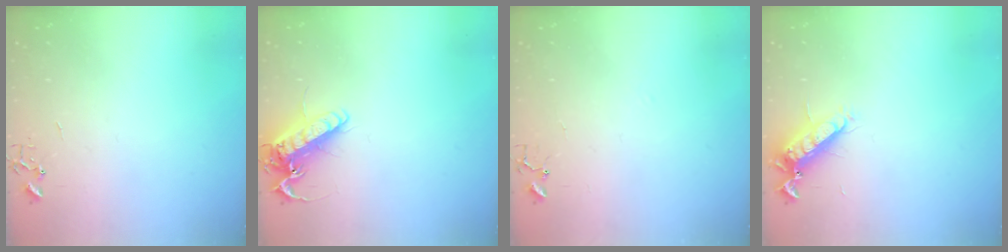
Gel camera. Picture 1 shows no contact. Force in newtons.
{"total": 14.8, "press": 14.6, "slide": 2.4}
{"total": 6.1, "press": 6.0, "slide": 0.6}
{"total": 12.4, "press": 12.3, "slide": 1.5}